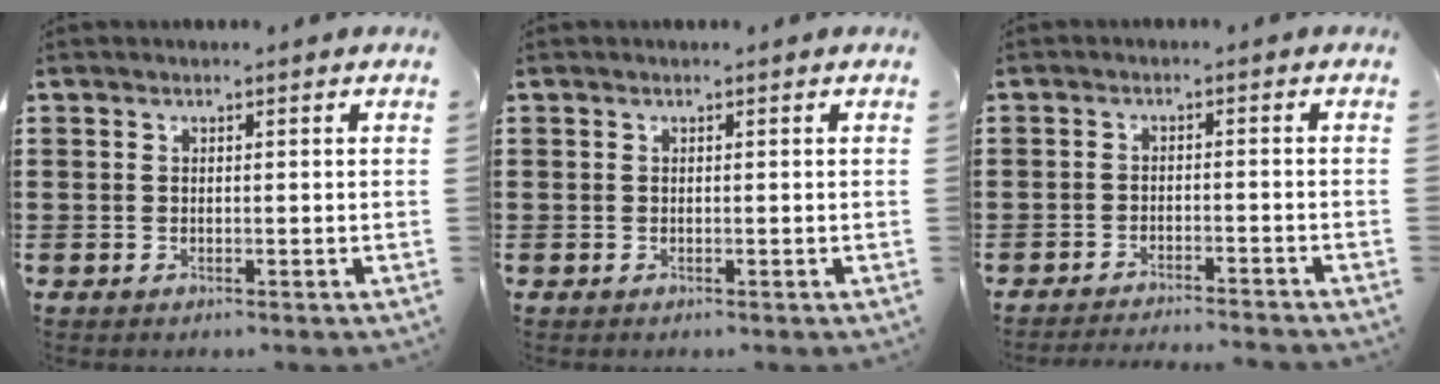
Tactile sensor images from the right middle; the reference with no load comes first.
{"total": 0.0}
{"total": 2.4, "force": [-2.4, -0.1, 0.2], "torque": [-0.007, 0.001, -0.051]}